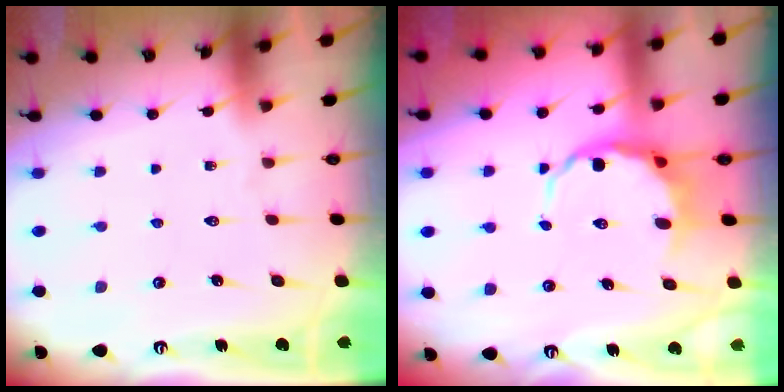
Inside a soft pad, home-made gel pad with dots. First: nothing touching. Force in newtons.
{"total": 6.7, "press": 6.4, "slide": 1.9}